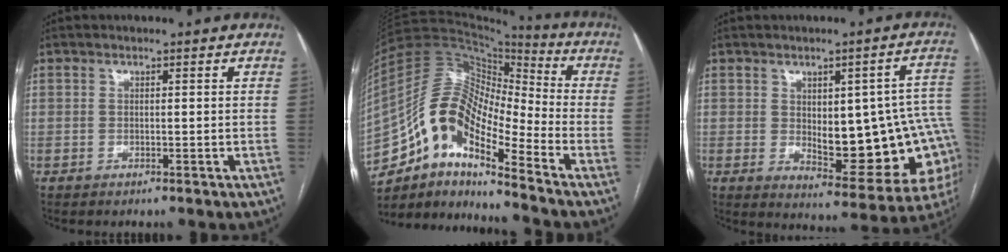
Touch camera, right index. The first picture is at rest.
{"total": 16.1, "force": [-9.4, 4.7, 12.2], "torque": [-0.231, 0.034, -0.166]}
{"total": 18.7, "force": [-0.7, 6.5, 17.5], "torque": [-0.169, 0.016, 0.013]}